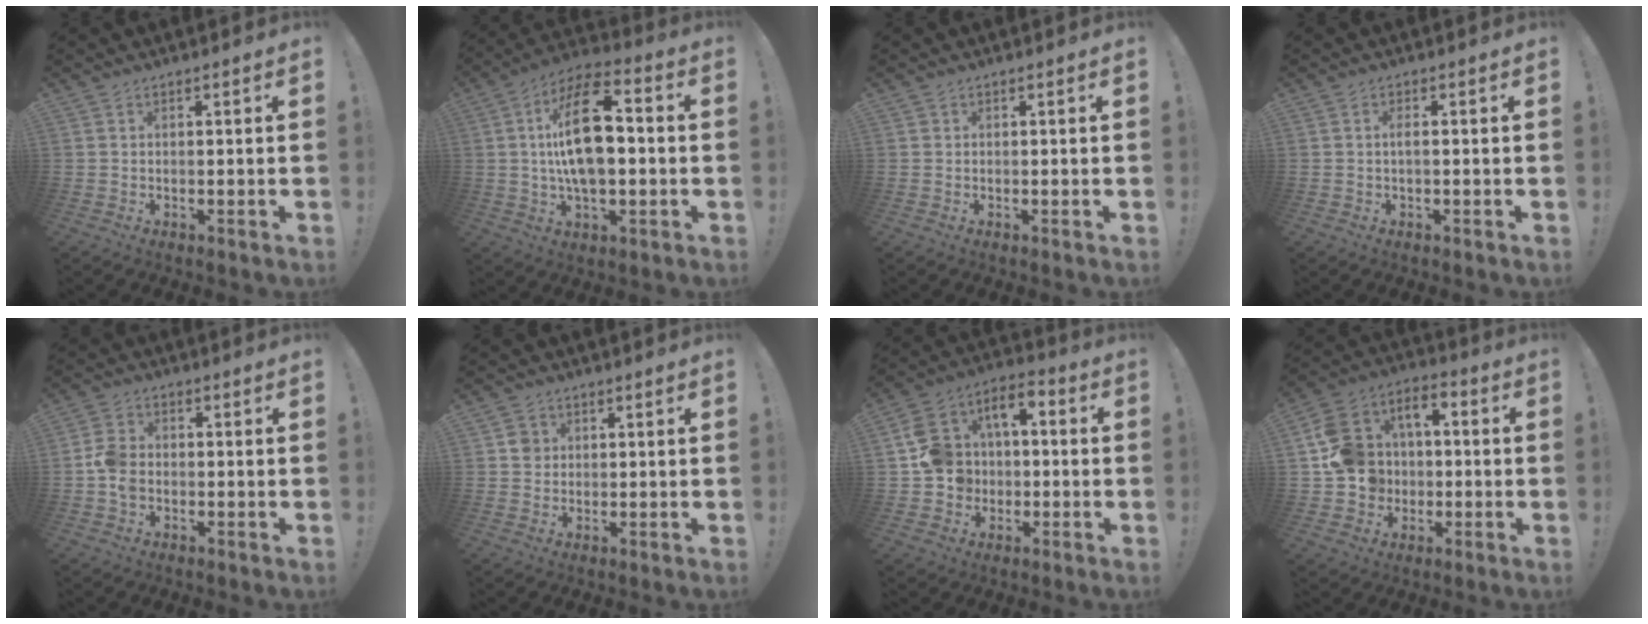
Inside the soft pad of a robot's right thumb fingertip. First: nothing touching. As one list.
[{"total": 19.1, "force": [1.0, 9.7, 16.4], "torque": [-0.283, 0.006, 0.009]}, {"total": 0.5, "force": [0.2, 0.5, -0.1], "torque": [0.001, 0.000, 0.005]}, {"total": 1.7, "force": [-0.4, 0.3, 1.6], "torque": [-0.036, 0.007, -0.007]}, {"total": 6.9, "force": [-1.8, 5.0, 4.4], "torque": [-0.090, 0.015, -0.028]}, {"total": 3.3, "force": [0.5, 3.2, 0.6], "torque": [0.002, 0.000, 0.008]}, {"total": 12.4, "force": [-1.3, 11.5, 4.6], "torque": [-0.083, 0.020, -0.016]}, {"total": 13.8, "force": [-1.4, 12.8, 5.1], "torque": [-0.098, 0.018, -0.015]}]